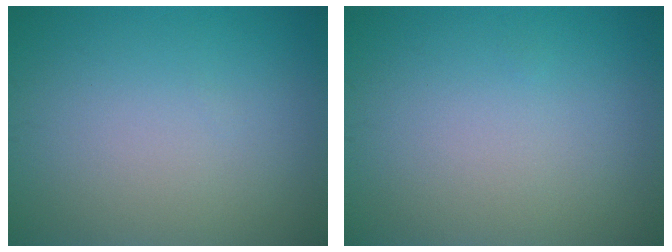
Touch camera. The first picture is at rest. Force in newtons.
{"total": 0.0}